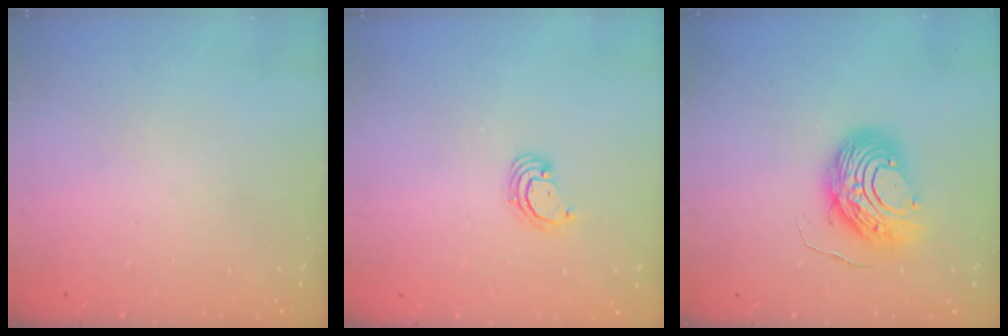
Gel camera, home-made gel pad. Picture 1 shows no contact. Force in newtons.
{"total": 3.5, "press": 3.5, "slide": 0.1}
{"total": 11.1, "press": 11.0, "slide": 1.0}